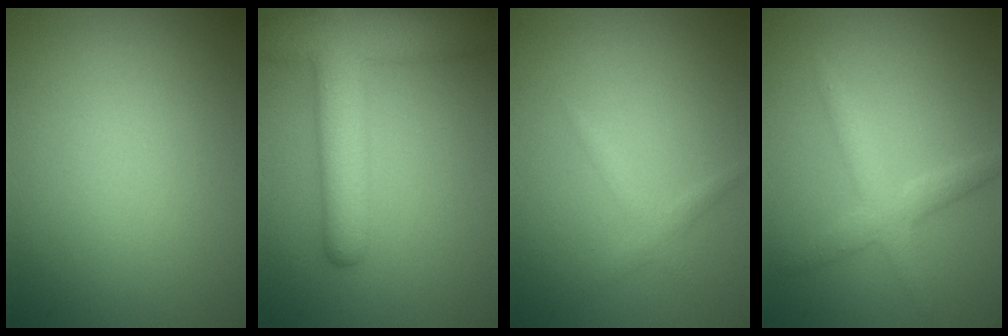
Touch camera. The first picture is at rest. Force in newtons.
{"total": 6.5, "press": 6.5, "slide": 0.3}
{"total": 1.3, "press": 1.3, "slide": 0.1}
{"total": 2.9, "press": 2.9, "slide": 0.3}